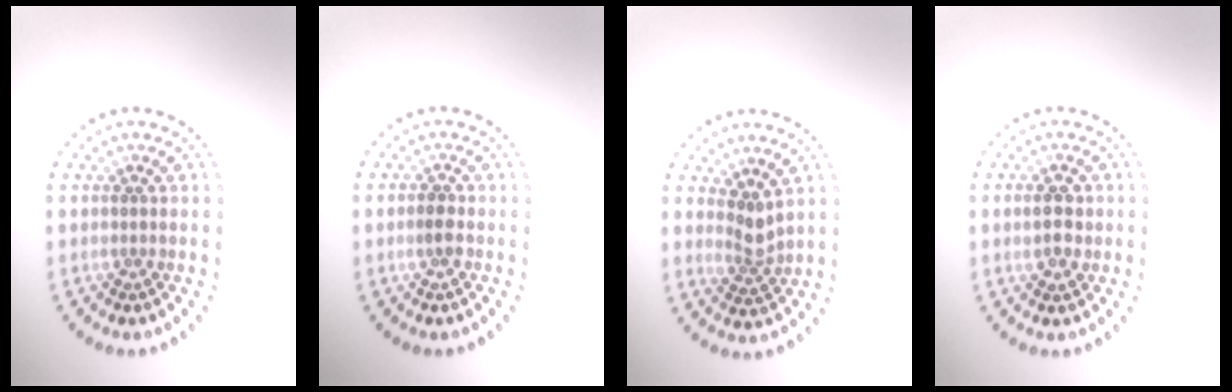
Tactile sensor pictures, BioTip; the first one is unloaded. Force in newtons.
{"total": 1.3, "press": 1.2, "slide": 0.4}
{"total": 2.0, "press": 1.3, "slide": 1.5}
{"total": 2.3, "press": 2.3, "slide": 0.0}